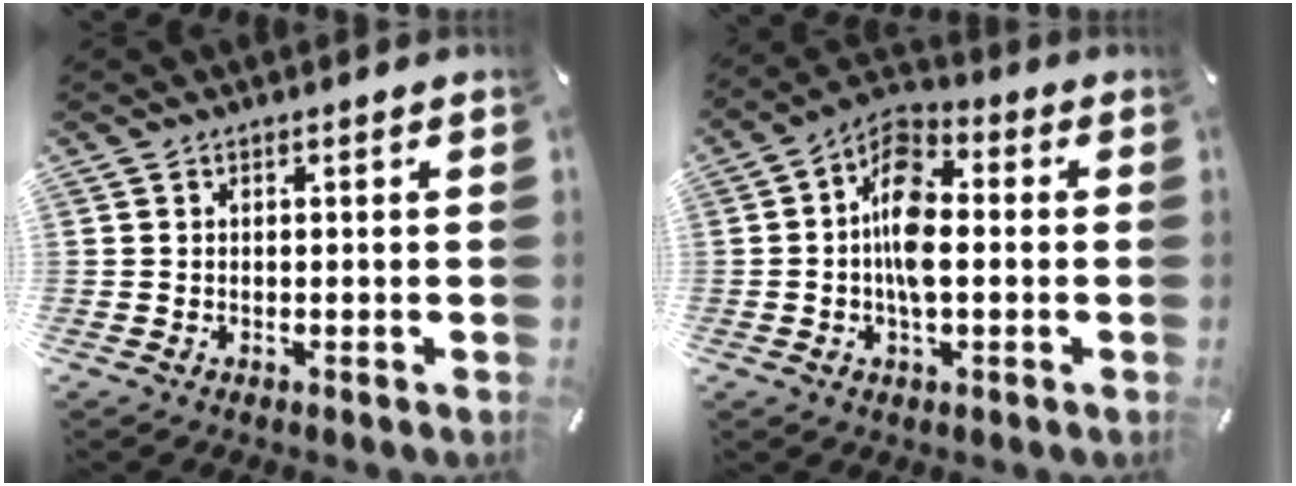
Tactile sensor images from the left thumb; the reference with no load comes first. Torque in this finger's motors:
{"motor_torque": [0.04, 1.16, 1.14, -0.49, 0.35]}